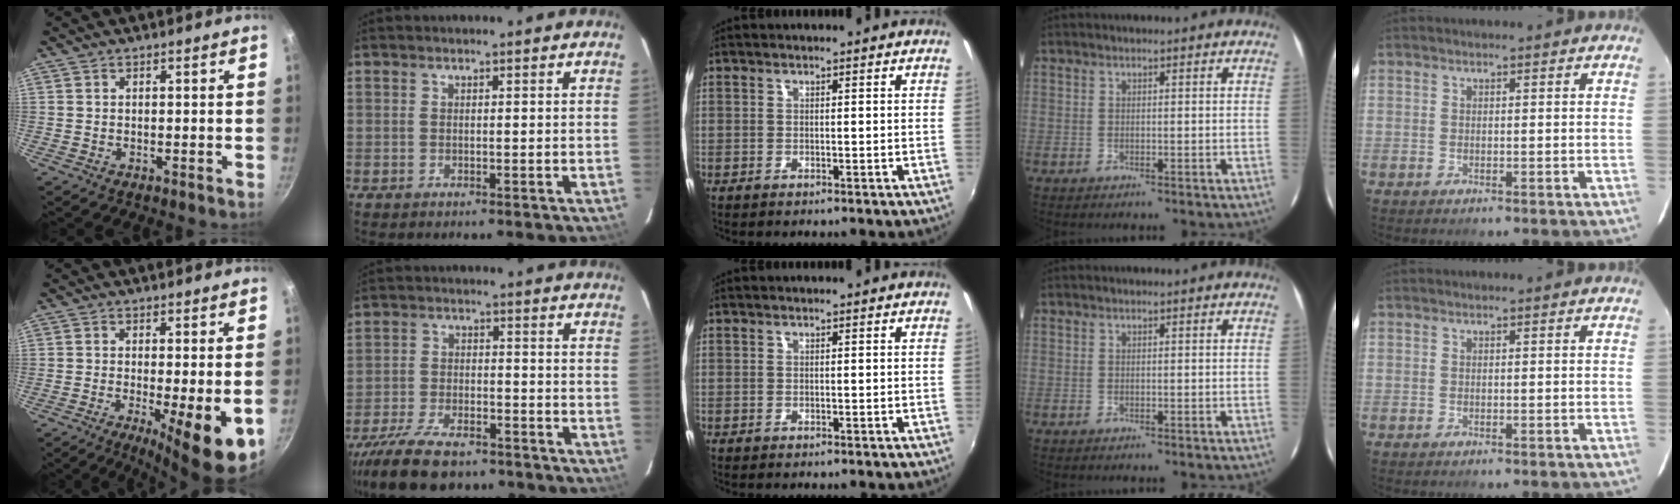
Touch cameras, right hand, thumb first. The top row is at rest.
{"thumb": {"total": 9.7, "force": [-2.6, 1.8, 9.2], "torque": [-0.138, -0.010, -0.034]}, "index": {"total": 15.5, "force": [-12.2, 6.0, 7.3], "torque": [-0.172, -0.019, -0.209]}}